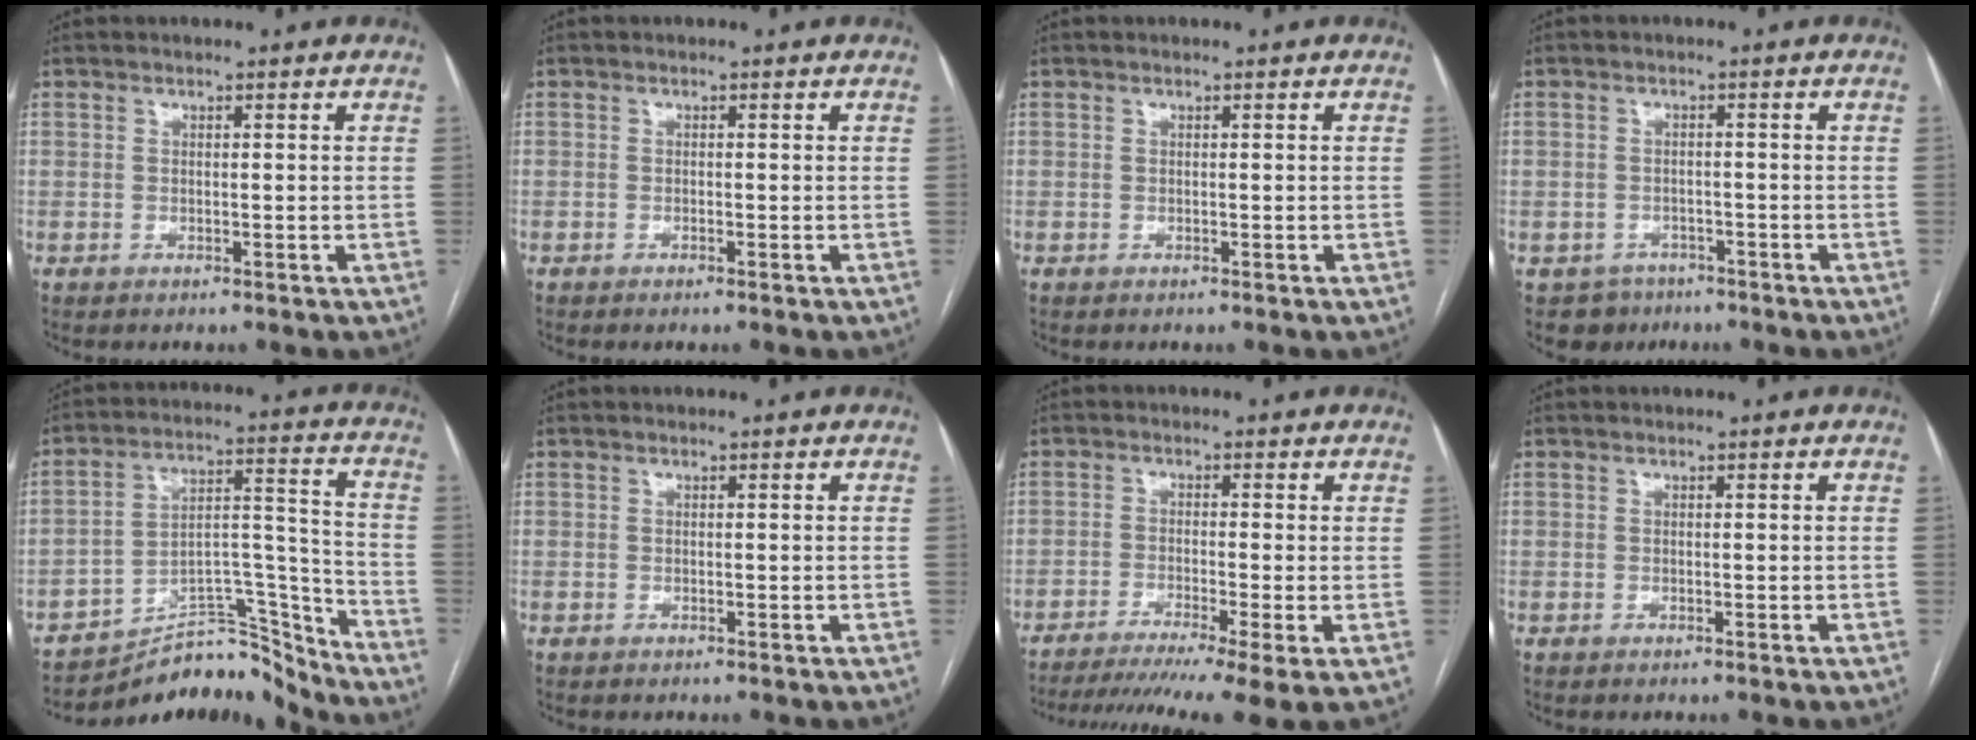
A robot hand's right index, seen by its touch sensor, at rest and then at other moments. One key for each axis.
{"total": 0.6, "fx": -0.4, "fy": -0.1, "fz": 0.4, "tx": -0.008, "ty": 0.000, "tz": -0.007}
{"total": 0.0}
{"total": 3.9, "fx": -2.4, "fy": 3.1, "fz": -0.3, "tx": 0.010, "ty": 0.009, "tz": -0.035}
{"total": 13.0, "fx": -12.6, "fy": 3.0, "fz": 1.1, "tx": 0.001, "ty": 0.069, "tz": -0.205}
{"total": 0.0}
{"total": 12.1, "fx": -8.7, "fy": -0.4, "fz": 8.4, "tx": -0.127, "ty": -0.019, "tz": -0.137}
{"total": 0.0}